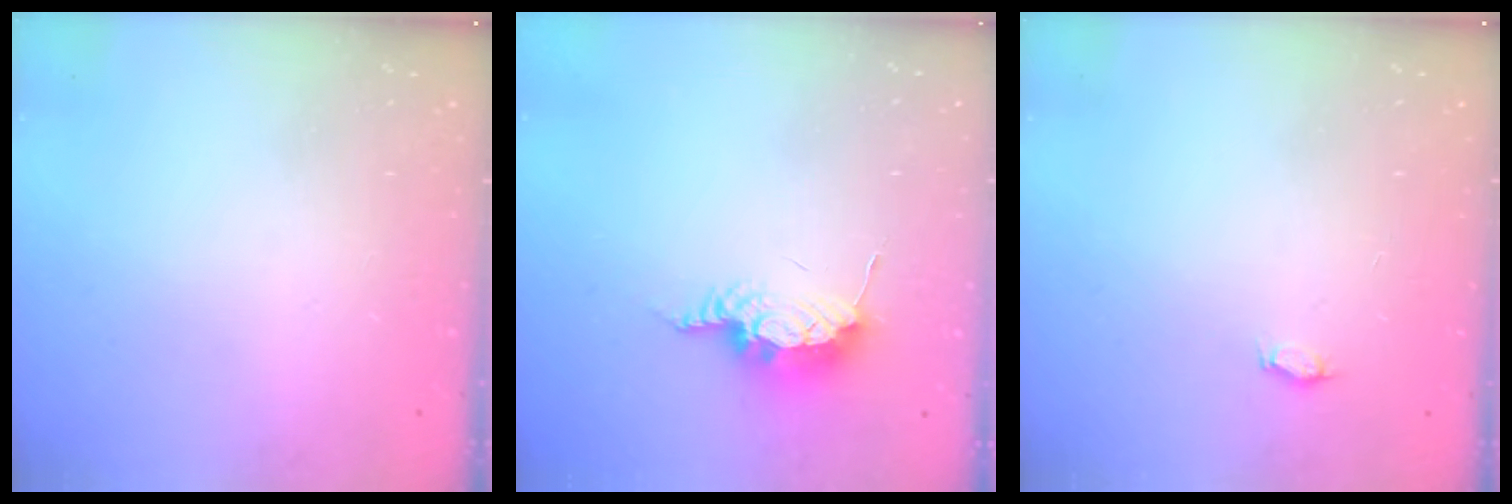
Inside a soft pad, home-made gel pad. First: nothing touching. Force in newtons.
{"total": 8.9, "press": 8.9, "slide": 1.0}
{"total": 2.7, "press": 2.5, "slide": 1.1}